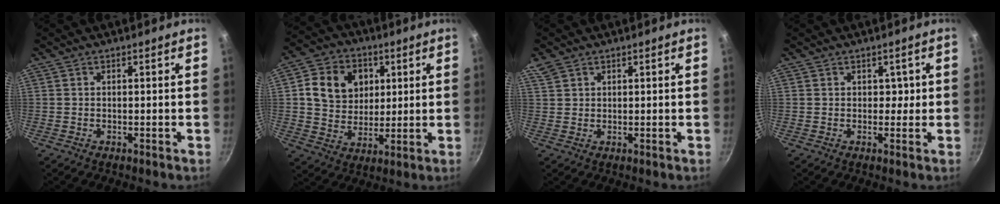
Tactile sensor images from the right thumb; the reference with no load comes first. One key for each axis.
{"total": 12.7, "fx": 3.2, "fy": 10.5, "fz": 6.3, "tx": -0.079, "ty": -0.001, "tz": 0.053}
{"total": 3.2, "fx": 2.1, "fy": 2.1, "fz": 1.2, "tx": -0.018, "ty": 0.002, "tz": 0.043}
{"total": 1.7, "fx": 0.5, "fy": 1.6, "fz": 0.6, "tx": 0.015, "ty": -0.003, "tz": 0.007}